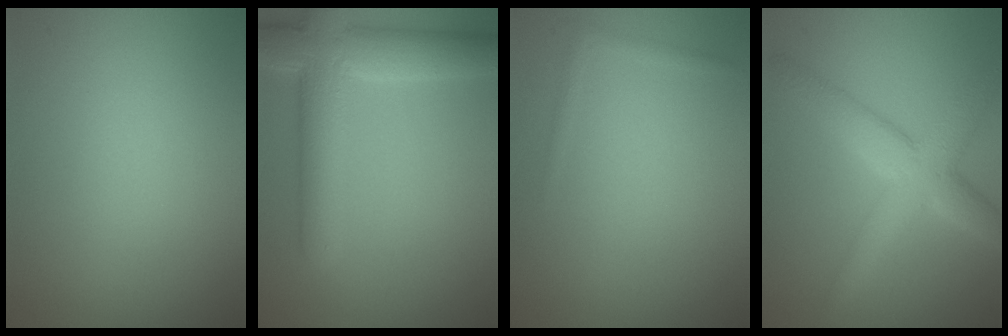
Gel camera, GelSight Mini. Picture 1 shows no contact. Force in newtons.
{"total": 7.2, "press": 7.1, "slide": 0.5}
{"total": 0.6, "press": 0.6, "slide": 0.1}
{"total": 4.2, "press": 4.2, "slide": 0.4}